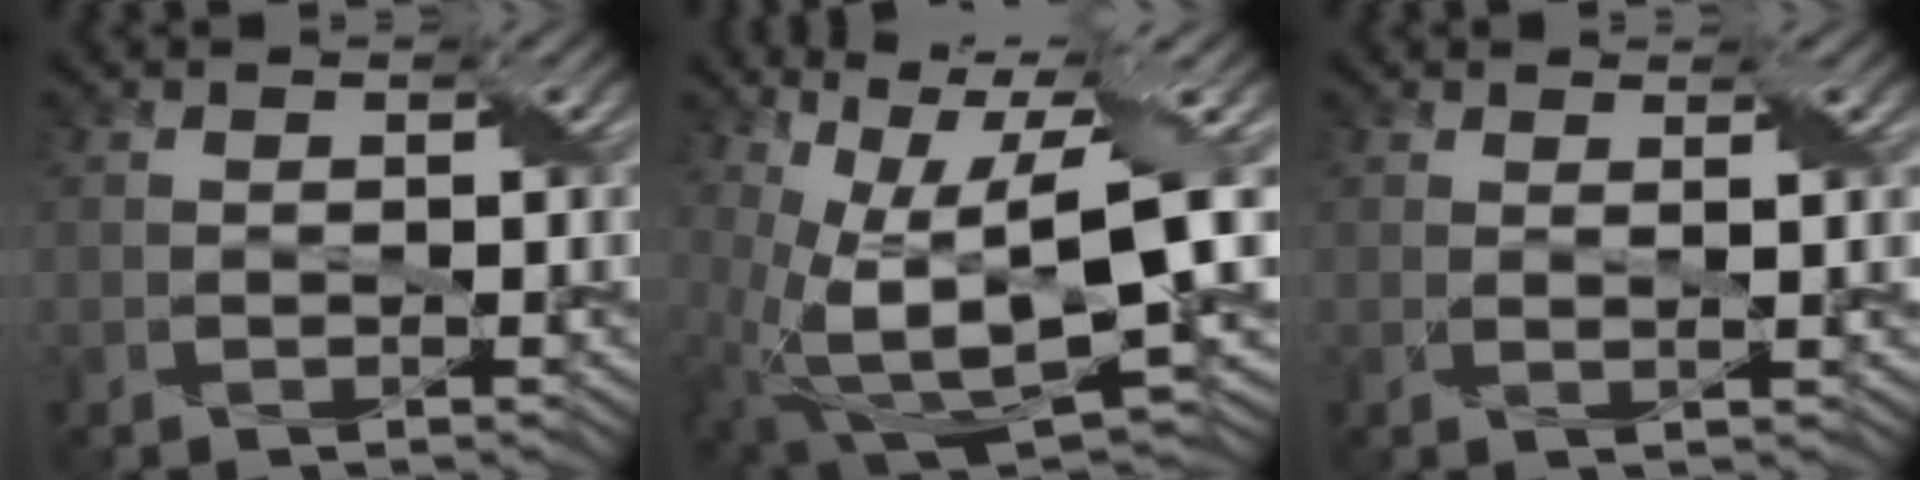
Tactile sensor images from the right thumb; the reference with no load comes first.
{"total": 15.1, "force": [3.0, 5.8, 13.7], "torque": [-0.256, -0.021, 0.080]}
{"total": 1.3, "force": [0.9, 0.0, 1.0], "torque": [-0.023, 0.004, 0.011]}